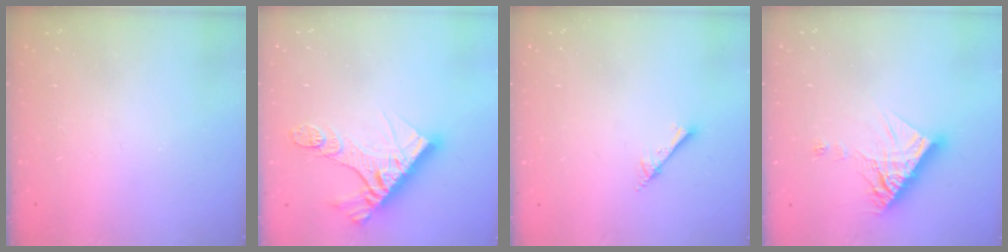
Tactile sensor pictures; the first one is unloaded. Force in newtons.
{"total": 13.2, "press": 13.1, "slide": 1.2}
{"total": 2.5, "press": 2.5, "slide": 0.2}
{"total": 12.4, "press": 12.3, "slide": 1.0}